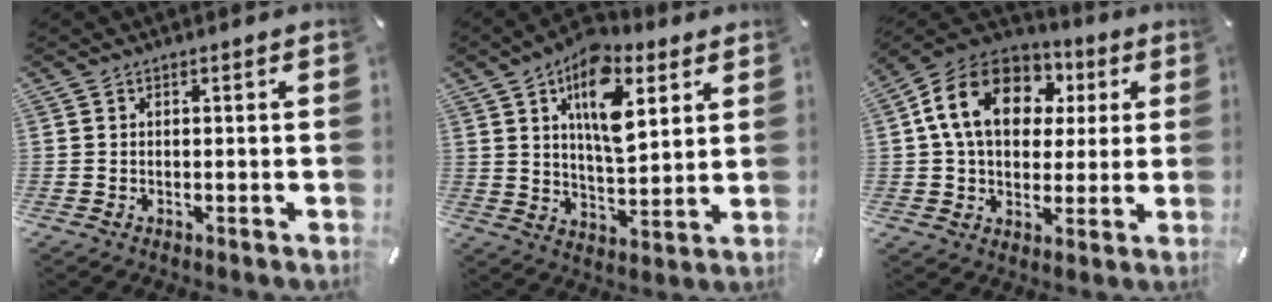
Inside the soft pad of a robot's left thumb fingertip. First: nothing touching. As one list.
[{"total": 15.4, "force": [7.6, 8.2, 10.6], "torque": [-0.164, -0.022, 0.130]}, {"total": 16.3, "force": [4.6, 12.5, 9.5], "torque": [-0.192, 0.005, 0.082]}]